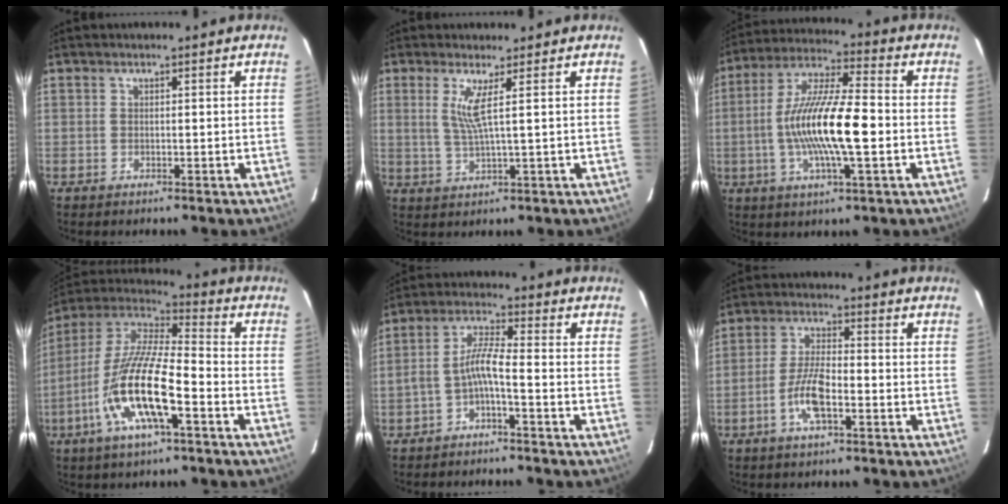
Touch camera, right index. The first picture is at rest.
{"total": 4.1, "force": [1.4, -0.7, 3.8], "torque": [-0.070, -0.009, 0.027]}
{"total": 15.8, "force": [-2.3, 3.1, 15.3], "torque": [-0.292, 0.002, -0.047]}
{"total": 17.3, "force": [-6.9, 4.1, 15.4], "torque": [-0.304, -0.017, -0.141]}
{"total": 4.9, "force": [-2.4, 0.3, 4.2], "torque": [-0.101, 0.015, -0.045]}
{"total": 7.2, "force": [-3.1, 2.1, 6.2], "torque": [-0.130, 0.003, -0.061]}